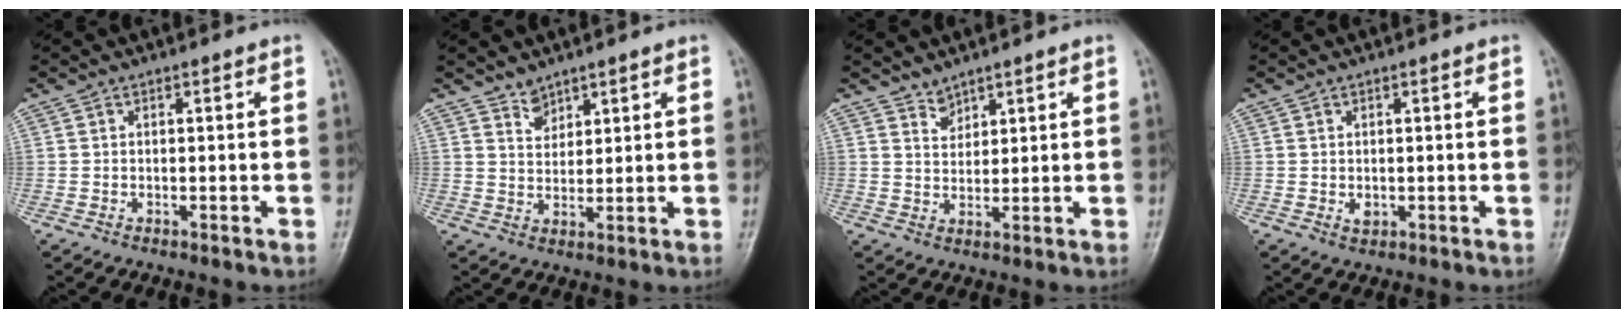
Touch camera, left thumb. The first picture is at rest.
{"total": 3.2, "force": [2.7, 1.6, 0.5], "torque": [0.011, -0.026, 0.050]}
{"total": 2.7, "force": [2.5, 1.2, 0.2], "torque": [0.014, -0.022, 0.044]}
{"total": 1.5, "force": [0.0, 1.2, 1.0], "torque": [-0.007, -0.004, 0.002]}